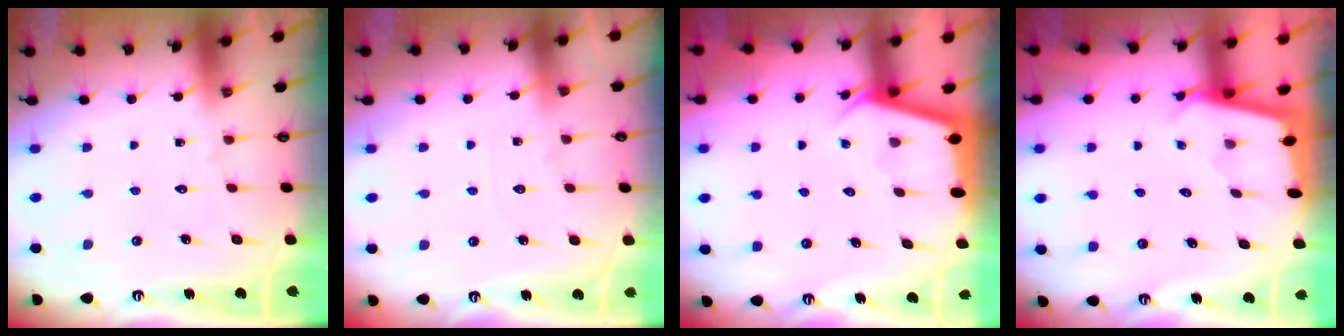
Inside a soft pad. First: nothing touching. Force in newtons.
{"total": 3.6, "press": 3.6, "slide": 0.5}
{"total": 2.9, "press": 2.9, "slide": 0.3}
{"total": 1.8, "press": 1.8, "slide": 0.2}